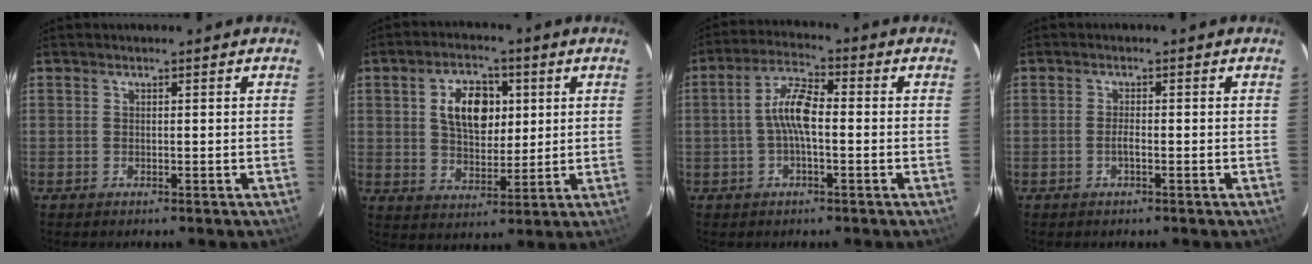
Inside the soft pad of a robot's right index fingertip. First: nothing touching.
{"total": 10.3, "force": [2.7, 6.4, 7.6], "torque": [-0.132, 0.018, 0.052]}
{"total": 7.0, "force": [-0.8, 2.2, 6.6], "torque": [-0.135, 0.018, -0.018]}
{"total": 1.5, "force": [-0.6, 0.4, 1.3], "torque": [-0.027, 0.002, -0.012]}